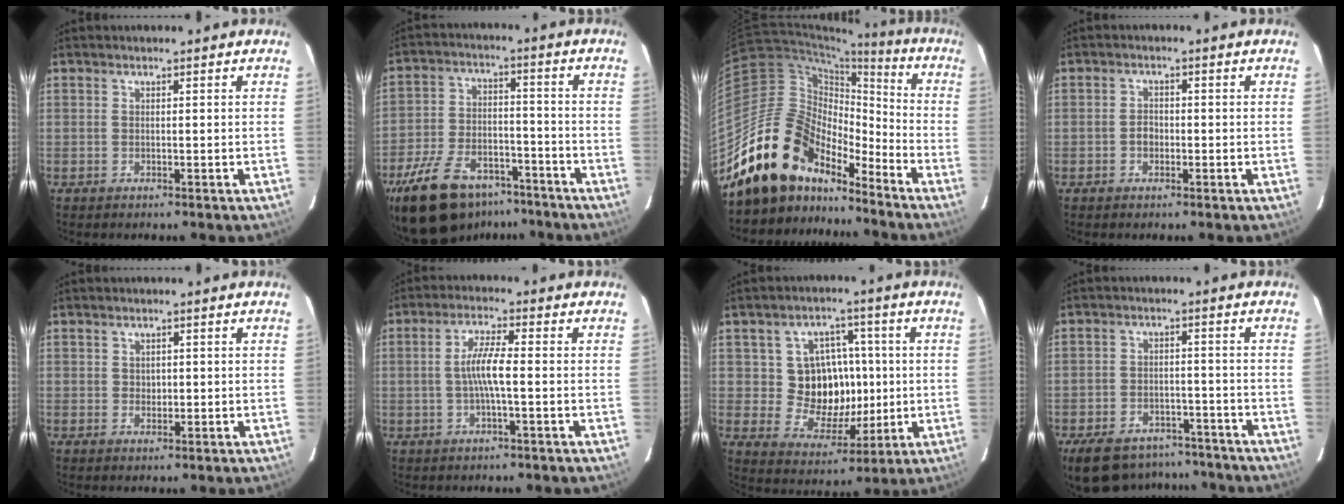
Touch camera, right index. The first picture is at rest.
{"total": 19.5, "force": [-13.6, 9.9, 9.9], "torque": [-0.217, -0.004, -0.215]}
{"total": 20.6, "force": [-16.0, 10.1, 8.2], "torque": [-0.155, 0.027, -0.273]}
{"total": 2.1, "force": [-0.7, 1.7, 0.8], "torque": [-0.015, 0.006, -0.012]}
{"total": 1.5, "force": [0.1, 1.4, 0.5], "torque": [-0.006, 0.003, 0.003]}
{"total": 5.5, "force": [-0.7, 0.5, 5.5], "torque": [-0.105, 0.004, -0.014]}
{"total": 11.6, "force": [0.4, 10.3, 5.3], "torque": [-0.108, 0.014, 0.019]}
{"total": 17.6, "force": [-13.7, 8.5, 6.9], "torque": [-0.168, 0.014, -0.184]}